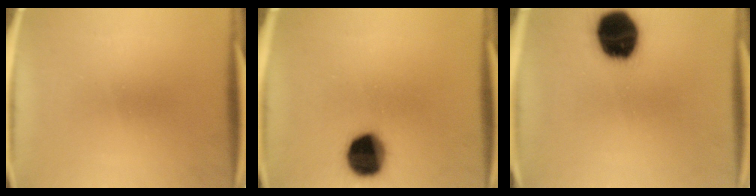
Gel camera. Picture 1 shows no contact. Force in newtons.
{"total": 12.8}
{"total": 18.2}